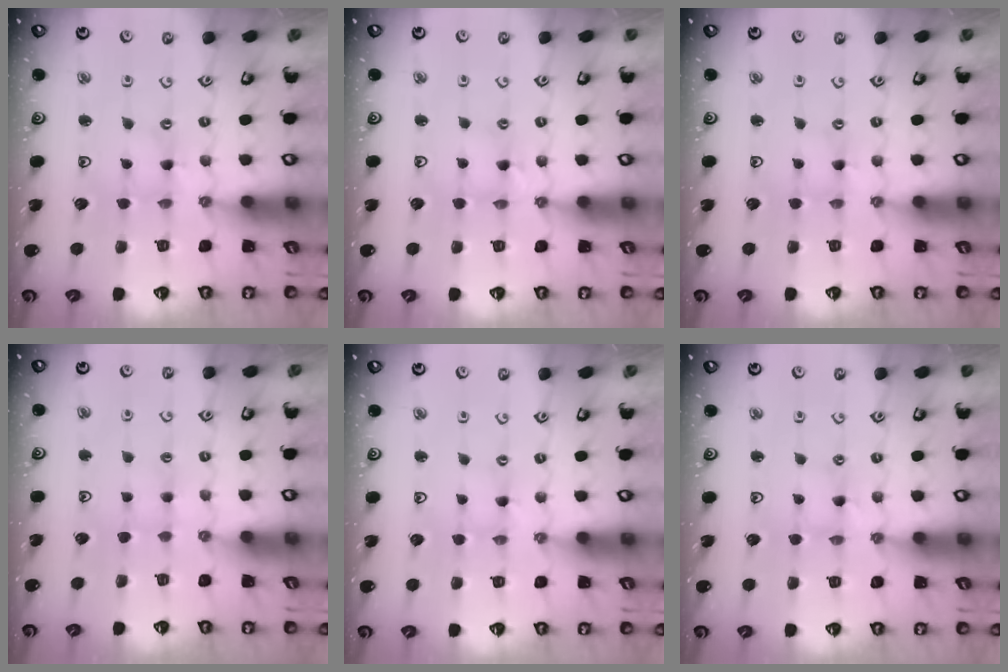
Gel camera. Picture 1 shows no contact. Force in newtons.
{"total": 3.0, "press": 3.0, "slide": 0.3}
{"total": 0.0}
{"total": 1.7, "press": 1.7, "slide": 0.3}
{"total": 0.0}
{"total": 1.5, "press": 1.4, "slide": 0.3}